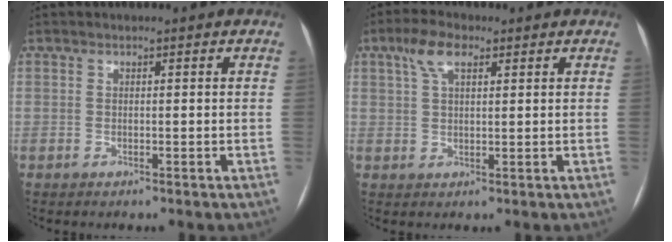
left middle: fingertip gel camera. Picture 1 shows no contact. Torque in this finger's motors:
{"motor_torque": [0.54, -0.36, 0.37, 0.10]}